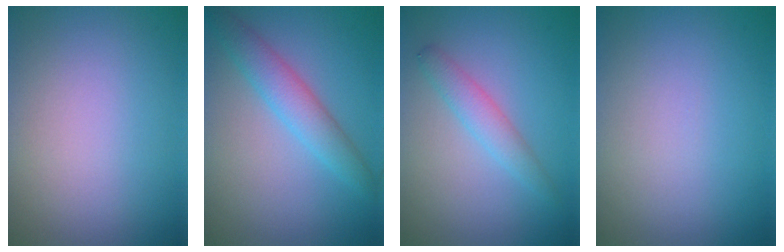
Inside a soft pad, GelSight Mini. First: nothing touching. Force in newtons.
{"total": 3.4, "press": 3.4, "slide": 0.2}
{"total": 2.3, "press": 2.3, "slide": 0.1}
{"total": 0.0}